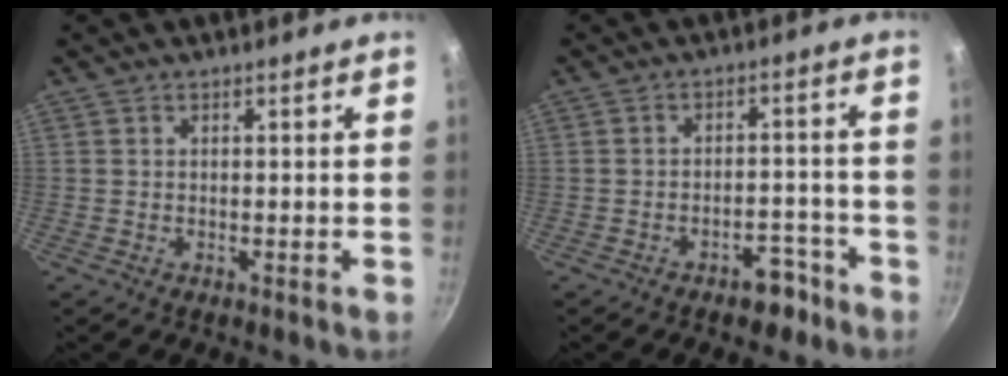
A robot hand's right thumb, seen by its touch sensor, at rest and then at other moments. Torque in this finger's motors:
{"motor_torque": [0.72, 0.23, 0.45, -0.27, 0.09]}